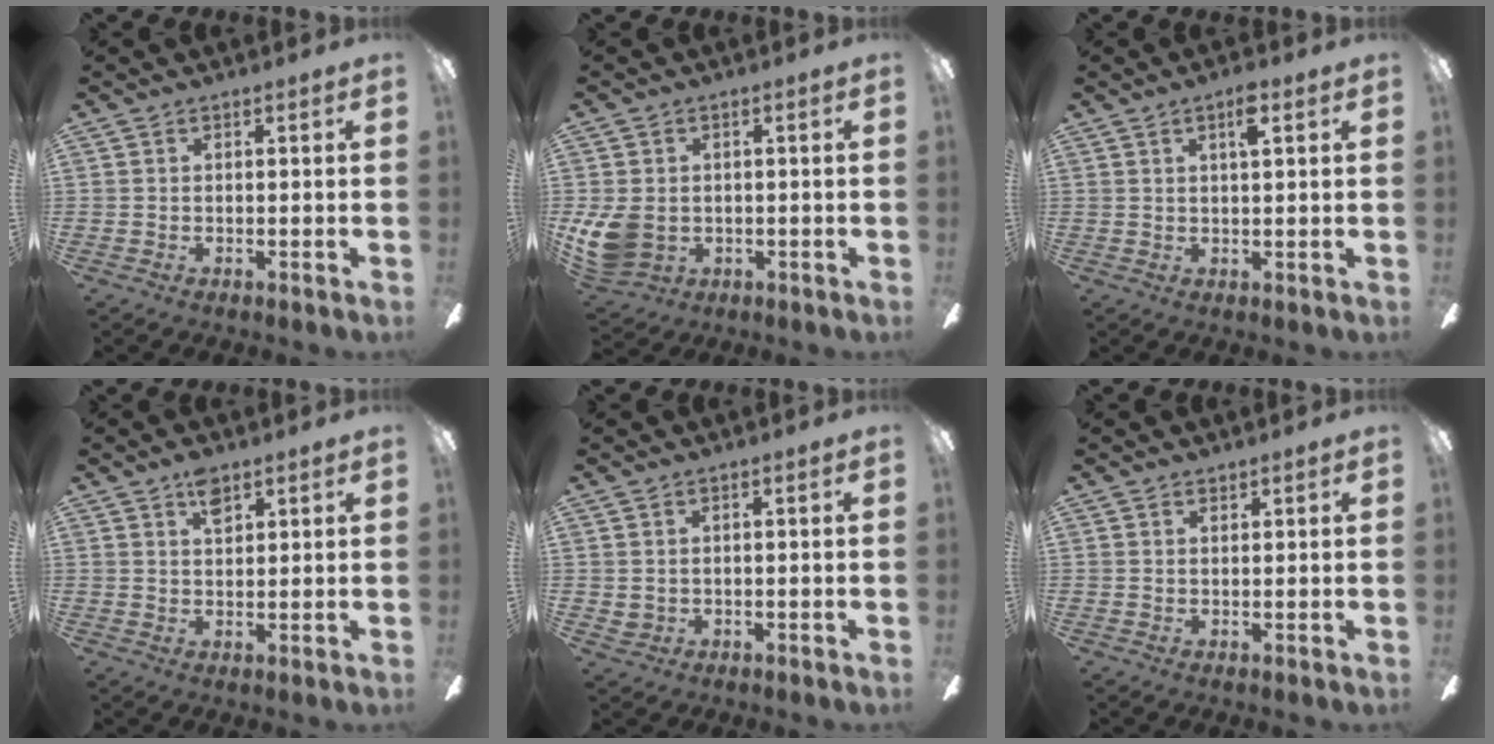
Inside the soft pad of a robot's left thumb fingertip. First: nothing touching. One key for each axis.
{"total": 9.3, "fx": -0.8, "fy": 7.5, "fz": 5.4, "tx": -0.123, "ty": 0.008, "tz": -0.009}
{"total": 3.8, "fx": 2.2, "fy": 0.7, "fz": 3.0, "tx": -0.051, "ty": -0.002, "tz": 0.031}
{"total": 4.4, "fx": 2.8, "fy": 2.2, "fz": 2.7, "tx": -0.044, "ty": -0.002, "tz": 0.047}
{"total": 1.5, "fx": 0.7, "fy": 1.3, "fz": 0.4, "tx": -0.010, "ty": 0.003, "tz": 0.013}
{"total": 0.9, "fx": 0.9, "fy": 0.3, "fz": 0.2, "tx": -0.005, "ty": 0.000, "tz": 0.017}